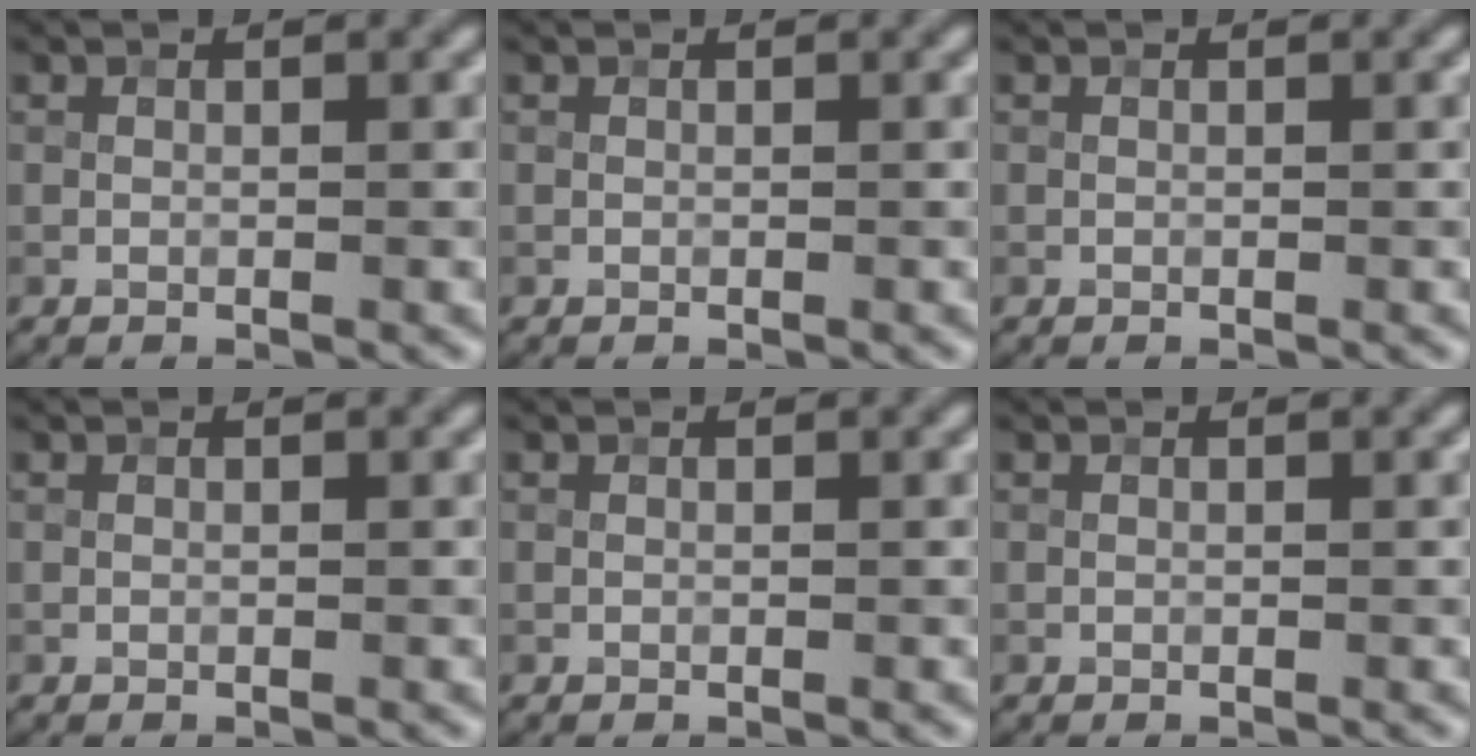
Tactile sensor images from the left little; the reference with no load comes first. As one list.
[{"total": 0.0}, {"total": 0.0}, {"total": 0.0}, {"total": 0.0}, {"total": 0.0}]